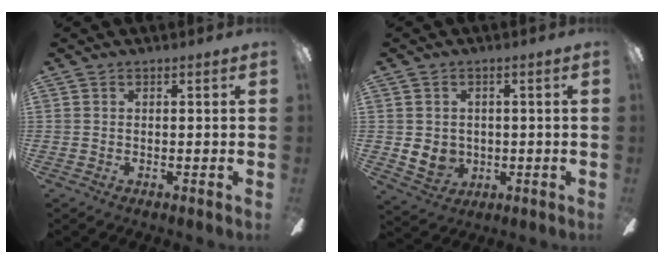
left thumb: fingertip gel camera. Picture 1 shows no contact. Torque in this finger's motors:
{"motor_torque": [0.09, 0.47, 0.01, 0.02, 0.06]}